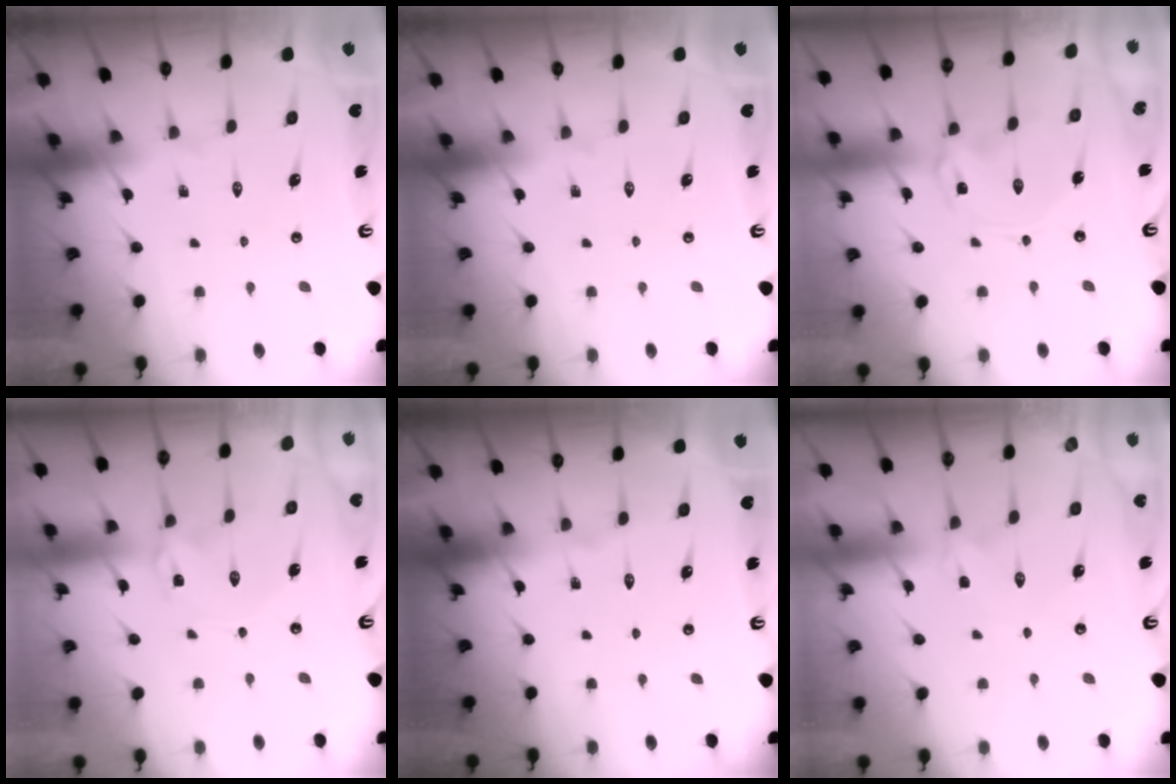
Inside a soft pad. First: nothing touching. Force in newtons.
{"total": 0.0}
{"total": 0.6, "press": 0.6, "slide": 0.2}
{"total": 1.4, "press": 1.4, "slide": 0.1}
{"total": 0.0}
{"total": 0.6, "press": 0.5, "slide": 0.2}